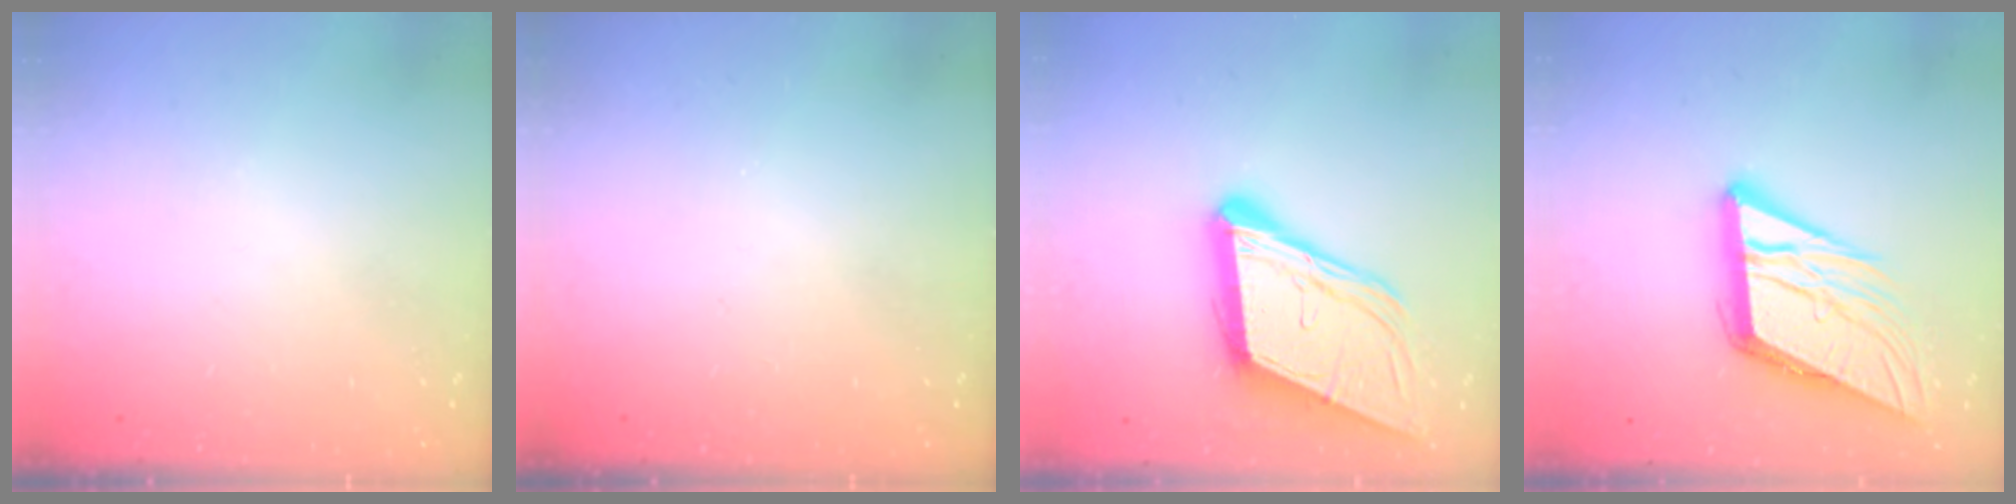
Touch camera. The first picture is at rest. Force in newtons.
{"total": 0.0}
{"total": 16.6, "press": 16.1, "slide": 4.0}
{"total": 13.7, "press": 13.5, "slide": 2.4}